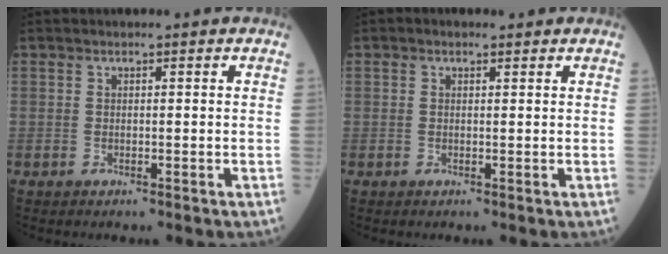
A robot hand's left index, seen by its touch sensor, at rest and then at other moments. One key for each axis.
{"total": 0.9, "fx": 0.5, "fy": 0.5, "fz": 0.5, "tx": -0.016, "ty": 0.006, "tz": 0.006}